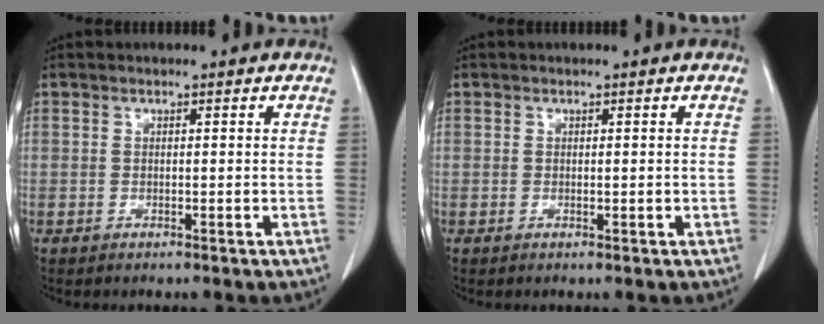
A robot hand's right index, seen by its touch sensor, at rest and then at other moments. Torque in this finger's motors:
{"motor_torque": [-0.02, 0.14, -0.03, 0.00]}